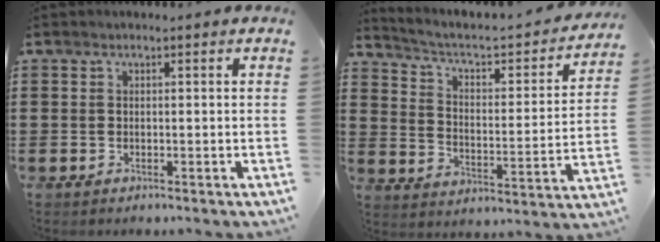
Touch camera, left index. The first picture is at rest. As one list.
[{"total": 3.2, "force": [2.3, 1.0, 2.0], "torque": [-0.057, -0.026, 0.025]}]